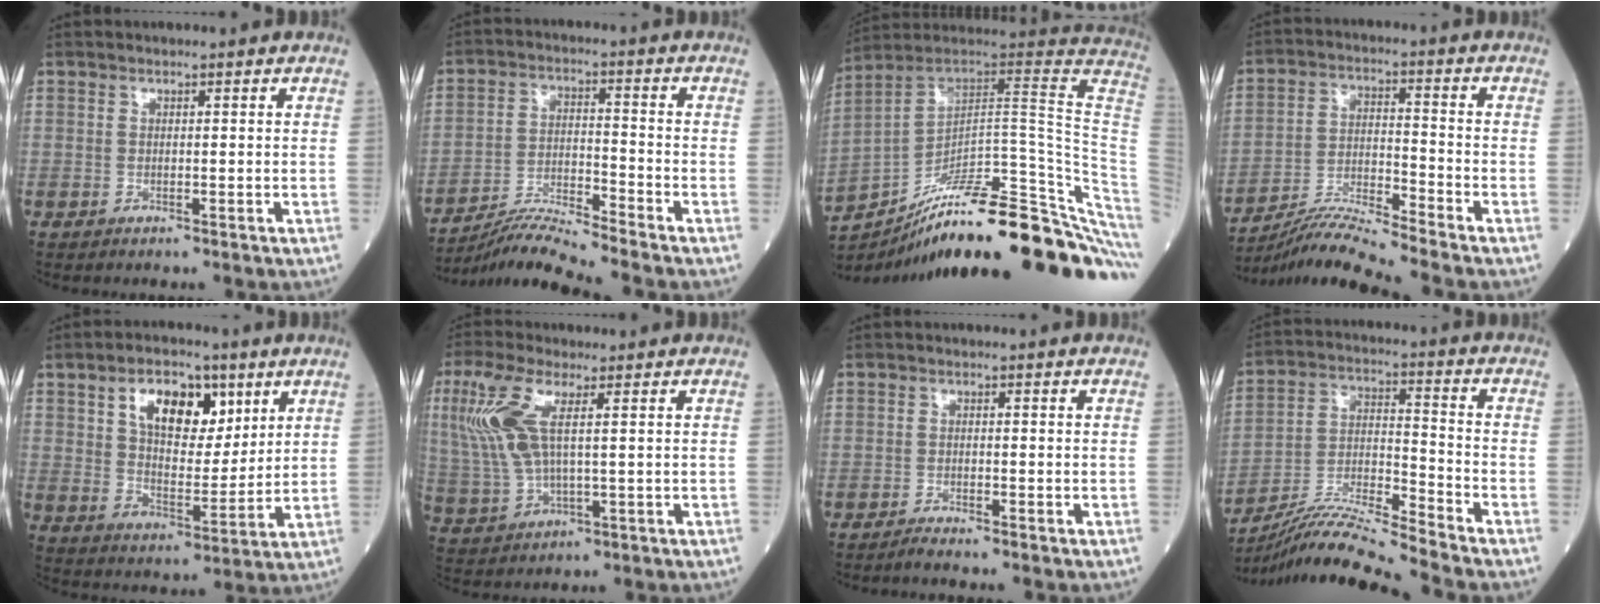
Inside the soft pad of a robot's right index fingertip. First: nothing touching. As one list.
[{"total": 8.4, "force": [-7.9, -2.3, 1.8], "torque": [-0.041, -0.008, -0.145]}, {"total": 33.1, "force": [-24.2, 2.8, 22.4], "torque": [-0.198, 0.003, -0.339]}, {"total": 9.5, "force": [-8.7, -2.3, 3.0], "torque": [-0.060, -0.008, -0.161]}, {"total": 11.4, "force": [5.4, 5.9, 8.2], "torque": [-0.141, 0.015, 0.100]}, {"total": 9.7, "force": [2.7, 2.8, 8.9], "torque": [-0.231, 0.007, 0.060]}, {"total": 1.7, "force": [-1.6, -0.5, 0.5], "torque": [-0.015, -0.003, -0.028]}, {"total": 12.8, "force": [-11.9, -2.9, 3.8], "torque": [-0.071, 0.003, -0.220]}]